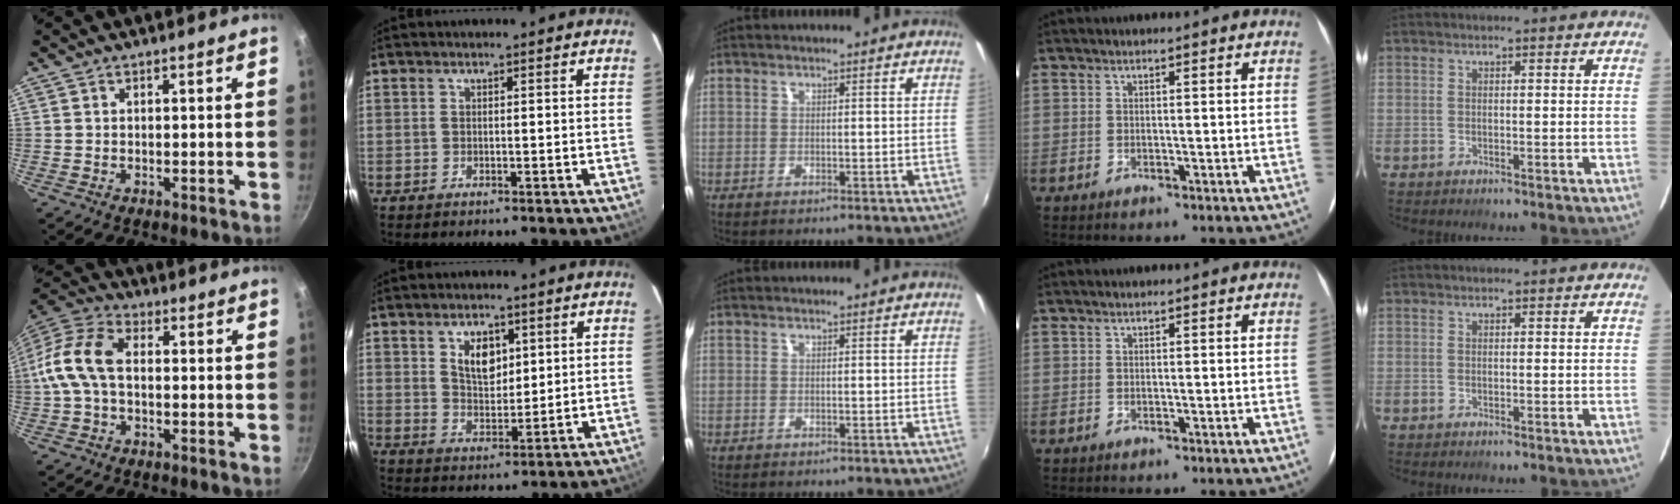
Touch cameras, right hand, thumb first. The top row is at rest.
{"thumb": {"total": 11.8, "force": [-0.3, 7.4, 9.1], "torque": [-0.176, 0.039, -0.025]}, "index": {"total": 6.6, "force": [2.7, 3.9, 4.6], "torque": [-0.074, 0.004, 0.054]}, "middle": {"total": 1.0, "force": [0.4, -0.9, -0.3], "torque": [0.011, -0.003, 0.006]}}